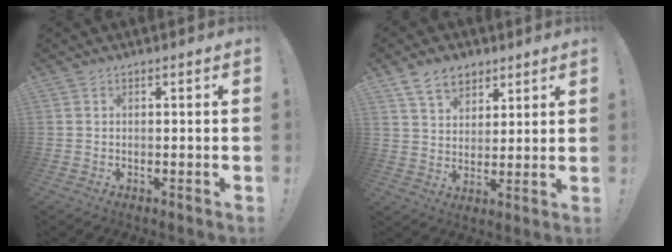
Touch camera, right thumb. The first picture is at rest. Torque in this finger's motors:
{"motor_torque": [-0.60, 0.92, 0.57, 0.44, 0.25]}